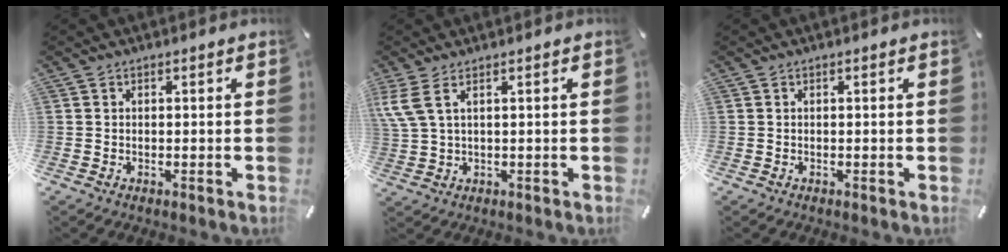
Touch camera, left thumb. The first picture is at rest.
{"total": 4.7, "force": [2.0, 1.4, 4.0], "torque": [-0.096, -0.008, 0.034]}
{"total": 0.0}